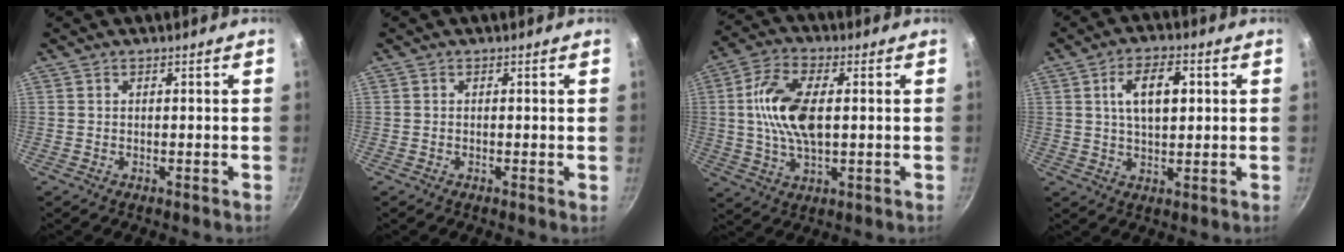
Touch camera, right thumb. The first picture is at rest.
{"total": 0.0}
{"total": 12.6, "force": [1.3, 6.4, 10.8], "torque": [-0.205, 0.013, 0.018]}
{"total": 8.4, "force": [2.0, 4.3, 7.0], "torque": [-0.107, 0.003, 0.032]}